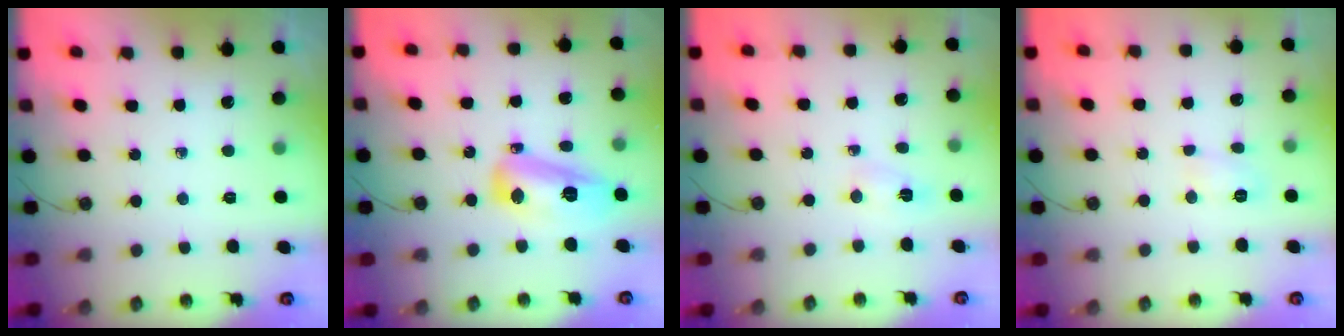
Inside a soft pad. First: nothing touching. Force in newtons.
{"total": 13.2, "press": 13.1, "slide": 1.6}
{"total": 2.2, "press": 2.2, "slide": 0.2}
{"total": 3.8, "press": 3.8, "slide": 0.3}